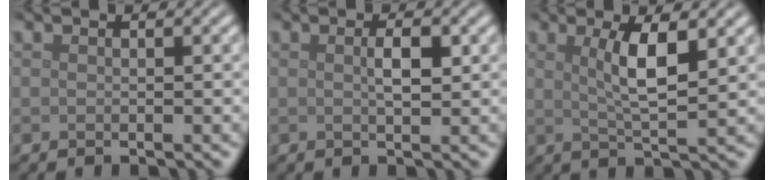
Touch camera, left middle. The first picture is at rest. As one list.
[{"total": 1.8, "force": [0.3, 0.5, 1.7], "torque": [-0.029, 0.002, 0.005]}, {"total": 4.4, "force": [1.4, 1.0, 4.1], "torque": [-0.074, -0.002, 0.025]}]